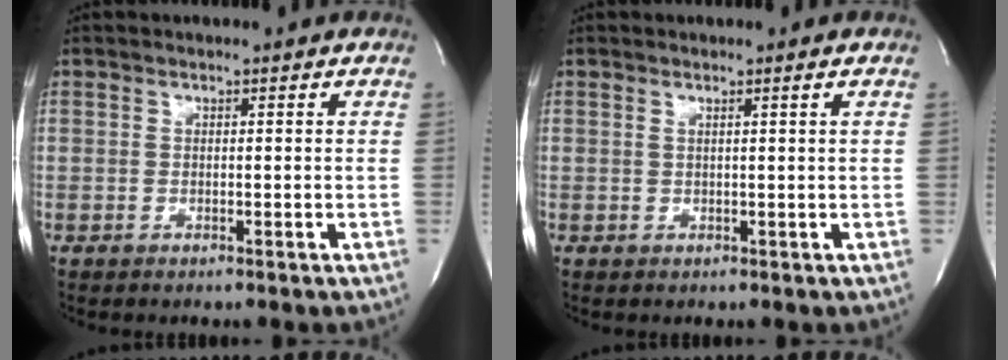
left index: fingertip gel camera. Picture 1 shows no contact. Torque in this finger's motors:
{"motor_torque": [0.08, -0.07, 0.04, 0.01]}